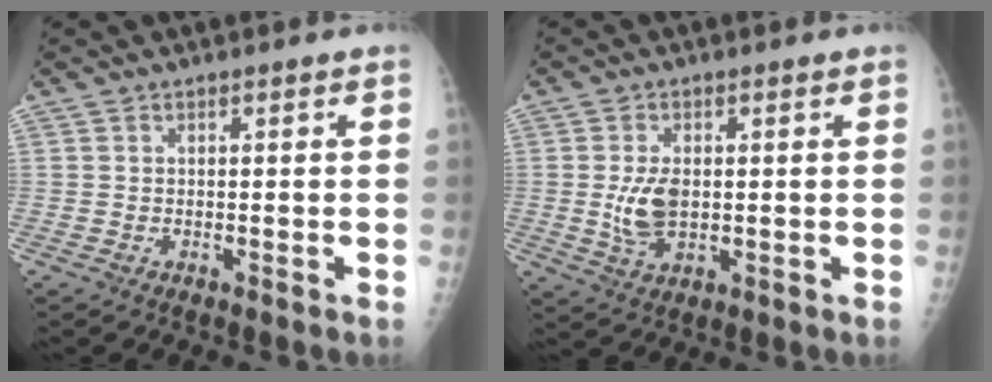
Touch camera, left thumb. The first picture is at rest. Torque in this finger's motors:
{"motor_torque": [0.39, 0.58, 0.68, 0.08, 0.06]}